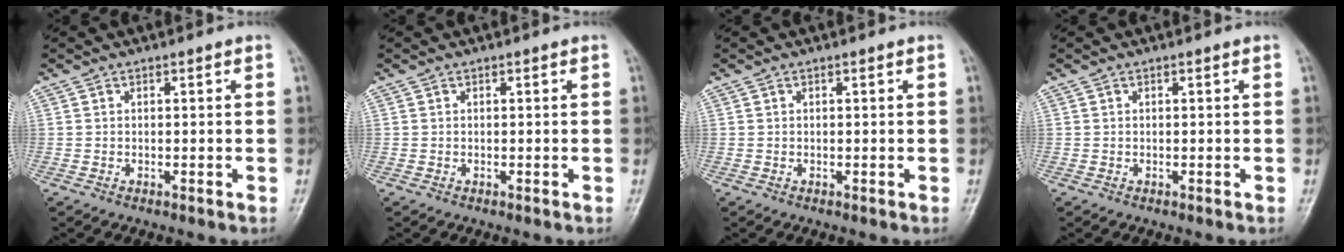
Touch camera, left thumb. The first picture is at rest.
{"total": 0.0}
{"total": 0.0}
{"total": 0.0}